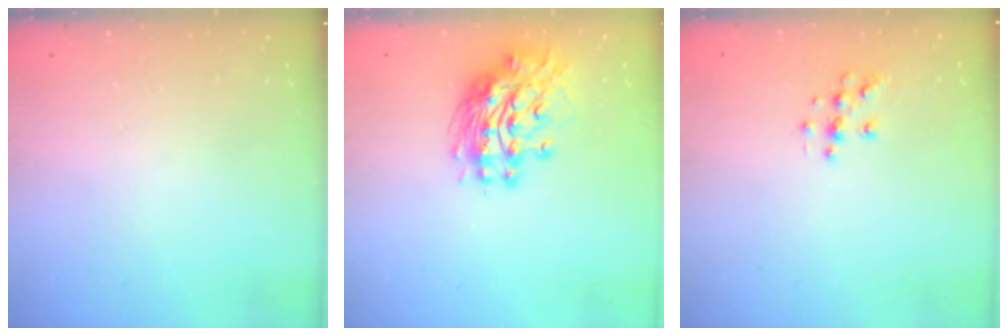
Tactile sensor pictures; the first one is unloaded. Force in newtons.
{"total": 12.3, "press": 12.2, "slide": 1.6}
{"total": 5.0, "press": 4.7, "slide": 1.6}